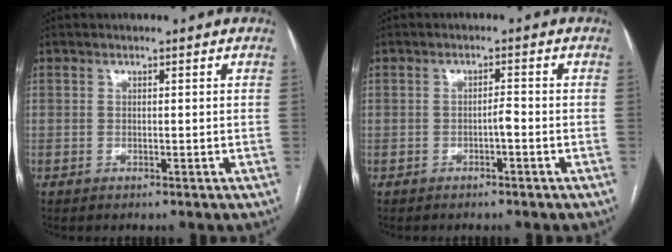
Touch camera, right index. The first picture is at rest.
{"total": 1.4, "force": [-0.7, 0.2, 1.2], "torque": [-0.018, 0.003, -0.013]}